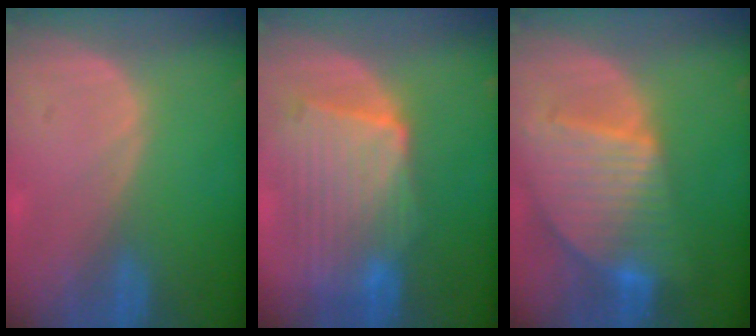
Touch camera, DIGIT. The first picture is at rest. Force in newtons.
{"total": 10.3, "press": 9.1, "slide": 4.9}
{"total": 9.5, "press": 8.2, "slide": 4.8}